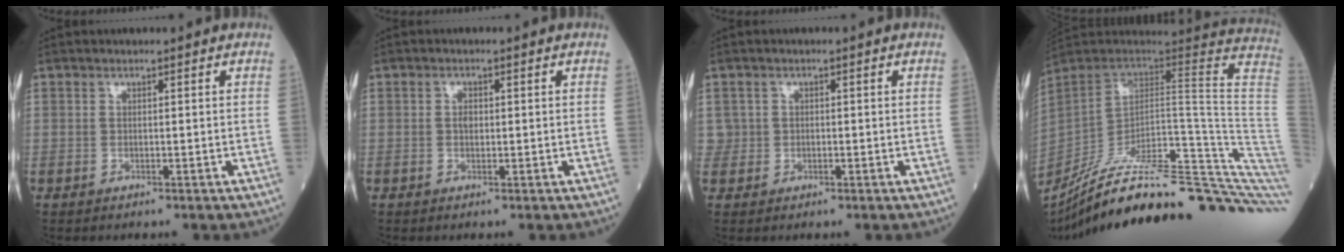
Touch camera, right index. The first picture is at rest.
{"total": 1.4, "force": [0.1, 0.9, 1.1], "torque": [-0.020, 0.001, 0.002]}
{"total": 1.8, "force": [0.1, 1.7, 0.1], "torque": [0.005, 0.004, 0.002]}
{"total": 36.8, "force": [-29.5, 2.8, 21.8], "torque": [-0.198, -0.041, -0.408]}